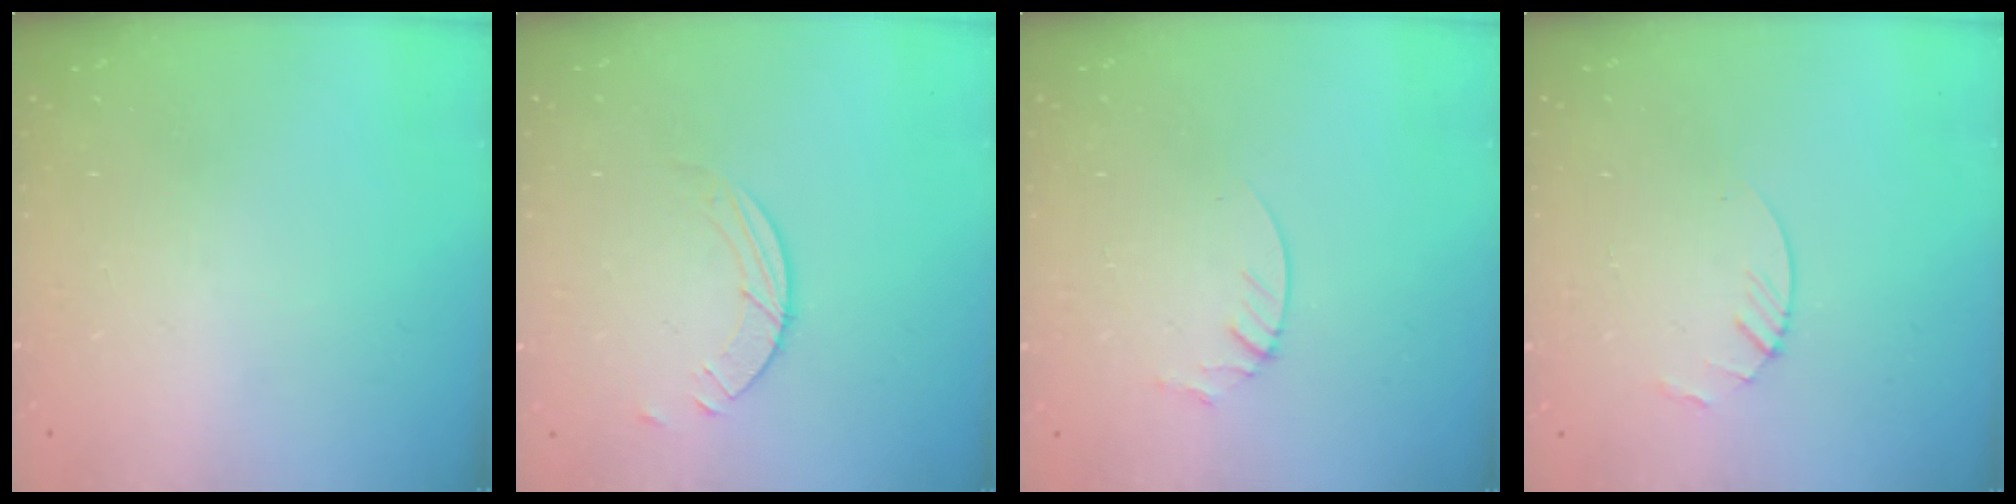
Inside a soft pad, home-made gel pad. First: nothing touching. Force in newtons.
{"total": 2.5, "press": 2.4, "slide": 0.2}
{"total": 2.1, "press": 2.1, "slide": 0.2}
{"total": 3.0, "press": 3.0, "slide": 0.3}